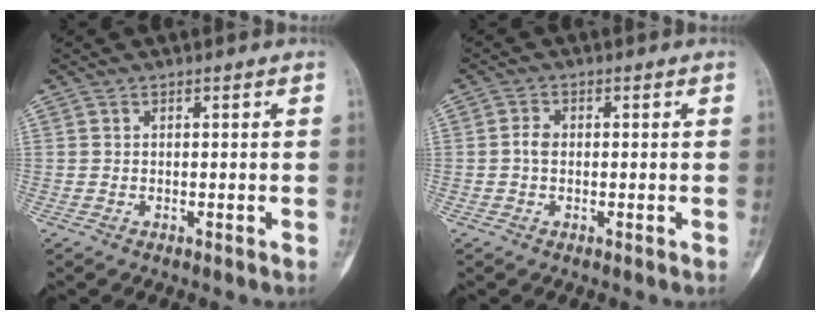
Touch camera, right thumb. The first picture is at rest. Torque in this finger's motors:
{"motor_torque": [-0.16, -0.12, 0.37, -0.29, 0.01]}